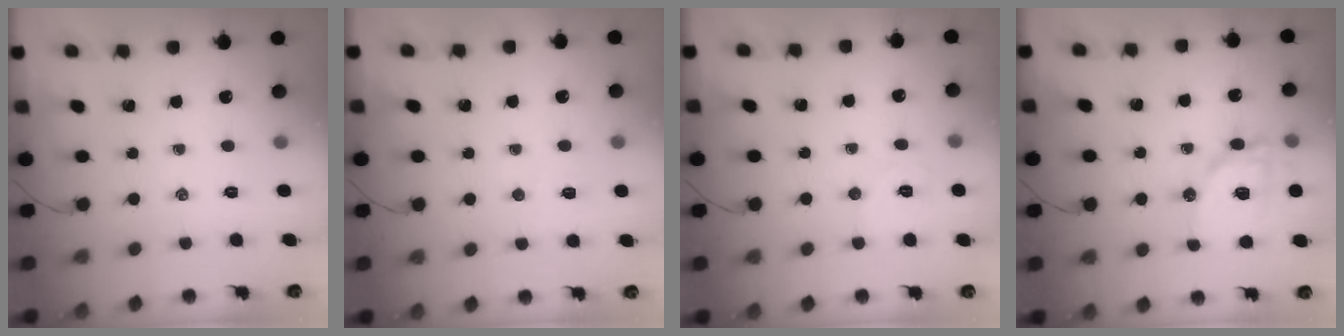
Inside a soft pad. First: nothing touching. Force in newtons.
{"total": 3.1, "press": 2.9, "slide": 0.9}
{"total": 6.1, "press": 6.0, "slide": 1.2}
{"total": 13.5, "press": 13.3, "slide": 2.2}